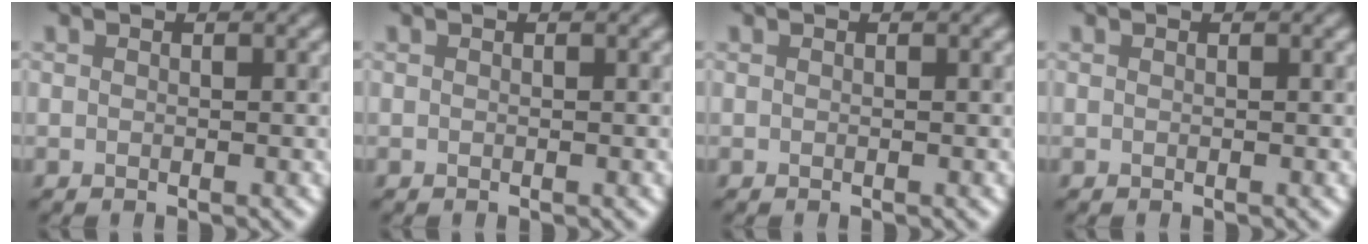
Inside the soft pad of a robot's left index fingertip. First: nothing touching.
{"total": 0.0}
{"total": 0.0}
{"total": 0.0}